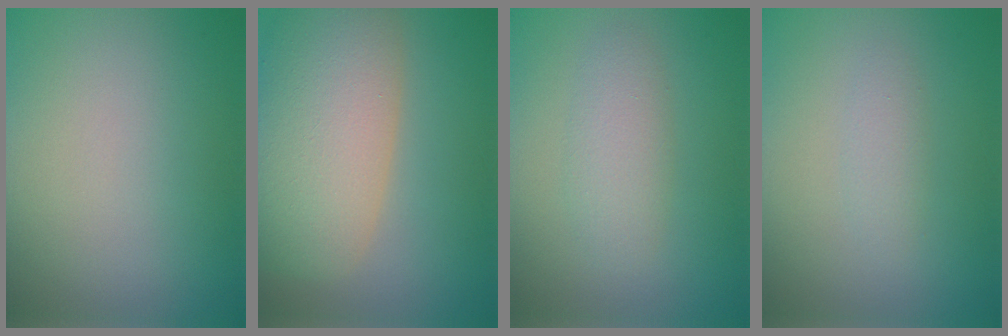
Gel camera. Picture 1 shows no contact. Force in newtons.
{"total": 9.7, "press": 9.7, "slide": 0.6}
{"total": 2.7, "press": 2.7, "slide": 0.1}
{"total": 1.5, "press": 1.5, "slide": 0.1}